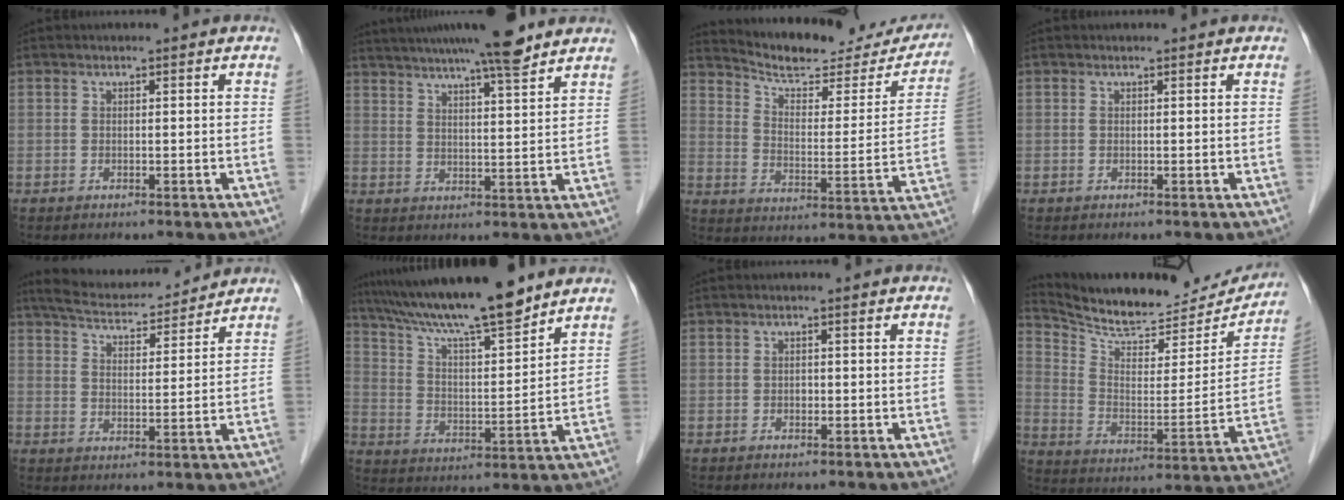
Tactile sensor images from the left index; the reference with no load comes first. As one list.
[{"total": 13.6, "force": [11.5, 0.3, 7.4], "torque": [-0.124, 0.021, 0.166]}, {"total": 20.1, "force": [18.8, 4.8, 5.5], "torque": [-0.069, -0.030, 0.249]}, {"total": 0.0}, {"total": 12.1, "force": [11.4, 1.7, 3.7], "torque": [-0.065, 0.015, 0.181]}, {"total": 16.1, "force": [13.6, 0.8, 8.5], "torque": [-0.147, 0.008, 0.233]}, {"total": 0.5, "force": [-0.1, 0.4, 0.3], "torque": [-0.005, 0.002, -0.004]}, {"total": 20.7, "force": [19.5, 4.6, 4.9], "torque": [-0.080, -0.039, 0.284]}]